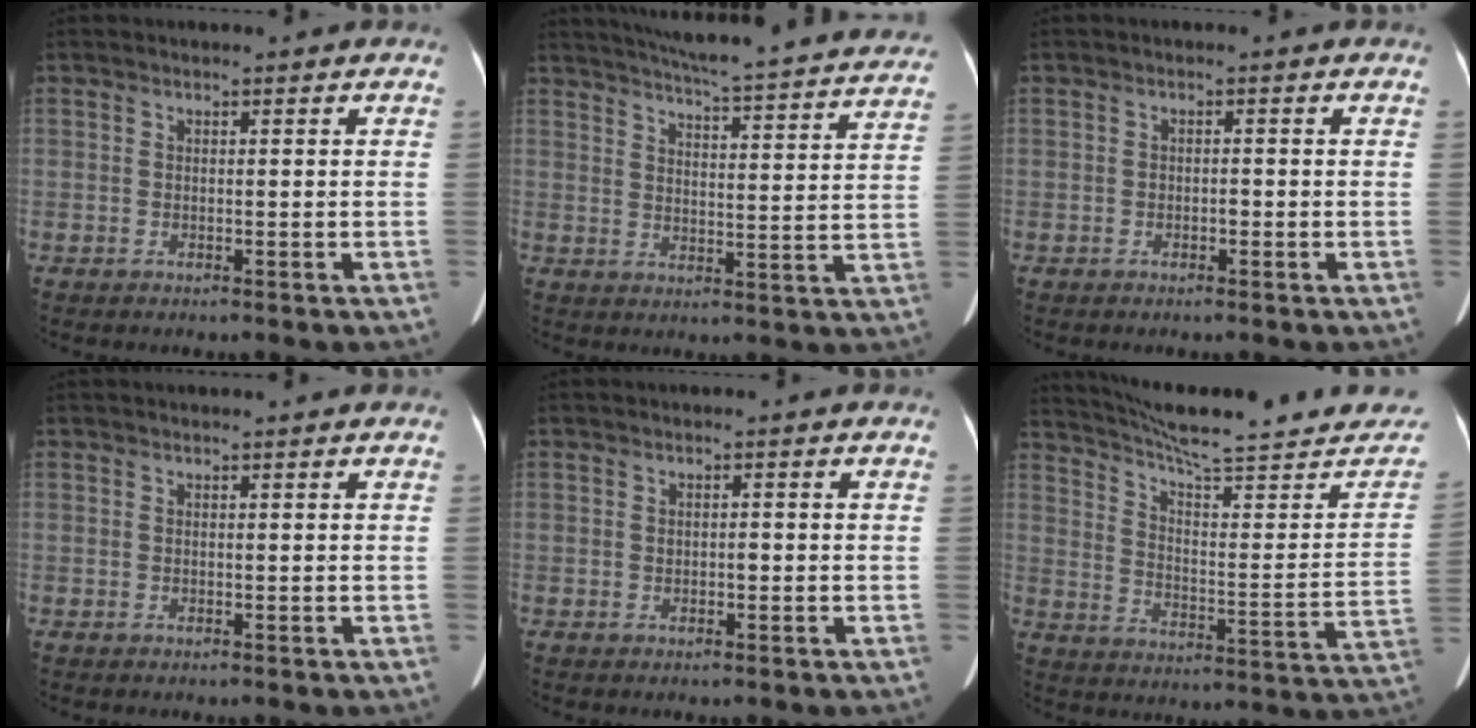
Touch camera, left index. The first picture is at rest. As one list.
[{"total": 28.4, "force": [26.2, 1.7, 10.9], "torque": [-0.169, -0.056, 0.315]}, {"total": 0.8, "force": [-0.5, 0.4, 0.5], "torque": [-0.008, 0.002, -0.008]}, {"total": 0.7, "force": [0.6, 0.0, 0.3], "torque": [-0.008, 0.017, 0.011]}, {"total": 0.8, "force": [-0.2, 0.5, 0.6], "torque": [-0.012, 0.001, -0.002]}, {"total": 25.0, "force": [22.4, 2.0, 11.0], "torque": [-0.162, -0.058, 0.297]}]